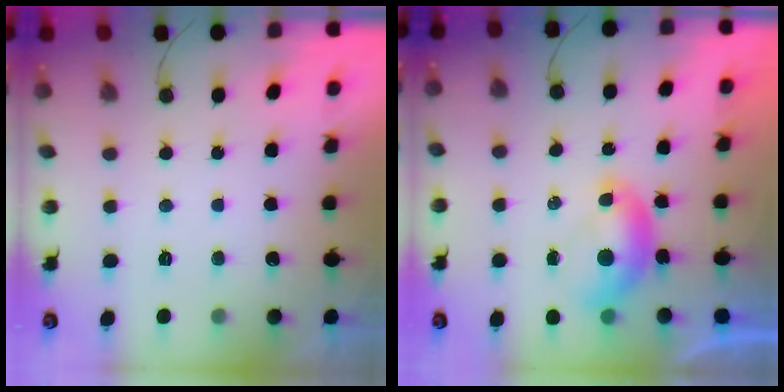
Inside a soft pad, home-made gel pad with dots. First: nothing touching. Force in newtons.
{"total": 6.9, "press": 6.9, "slide": 0.9}